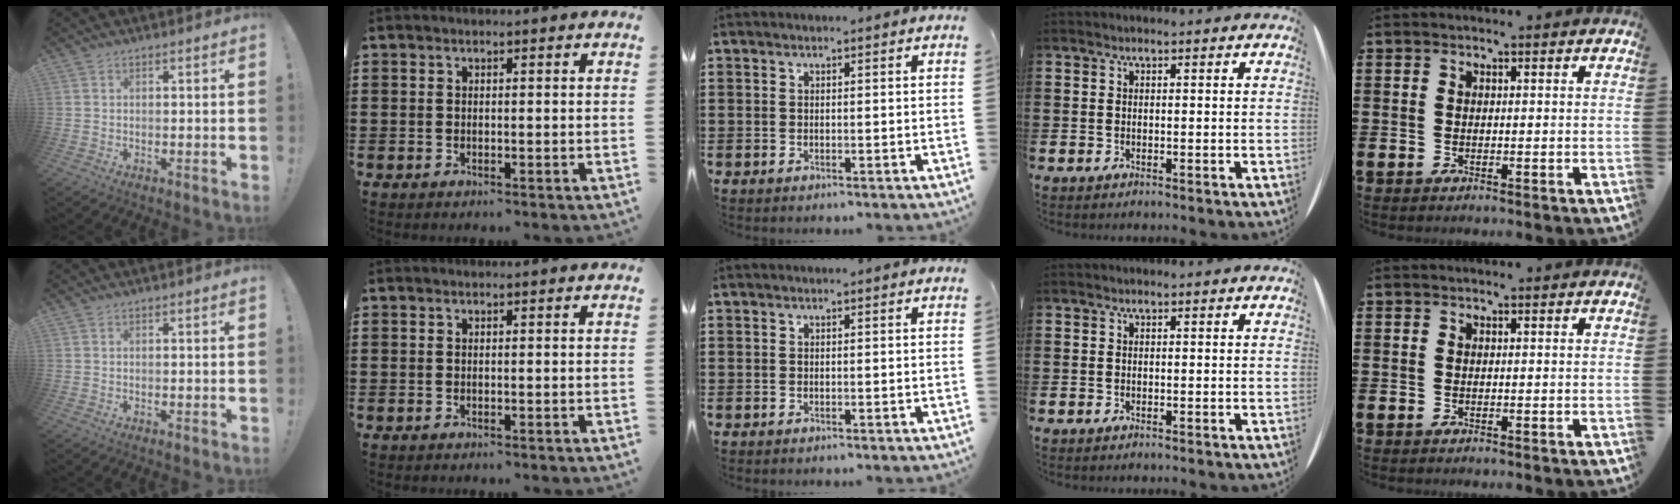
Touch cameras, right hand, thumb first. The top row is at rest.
{}